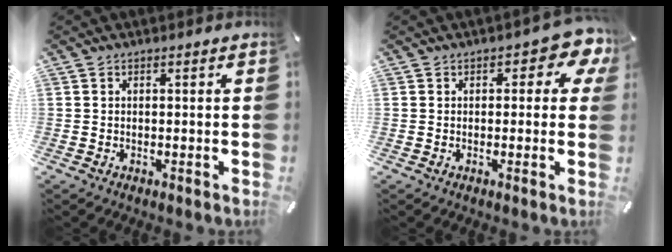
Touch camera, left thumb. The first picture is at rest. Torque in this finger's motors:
{"motor_torque": [0.69, -0.03, 0.51, 0.02, 0.03]}